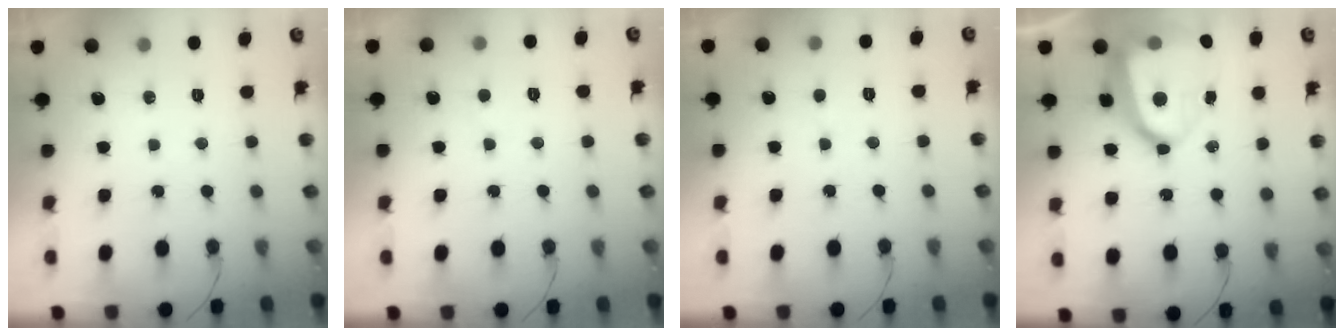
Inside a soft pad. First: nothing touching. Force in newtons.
{"total": 2.3, "press": 2.3, "slide": 0.3}
{"total": 2.2, "press": 2.2, "slide": 0.2}
{"total": 18.5, "press": 18.4, "slide": 1.5}